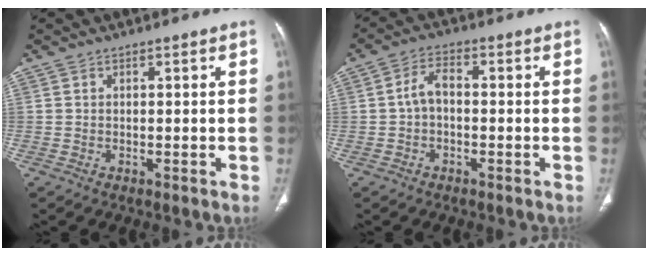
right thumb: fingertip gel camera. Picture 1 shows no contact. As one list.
[{"total": 4.1, "force": [-0.4, 2.5, 3.2], "torque": [-0.054, 0.018, -0.015]}]